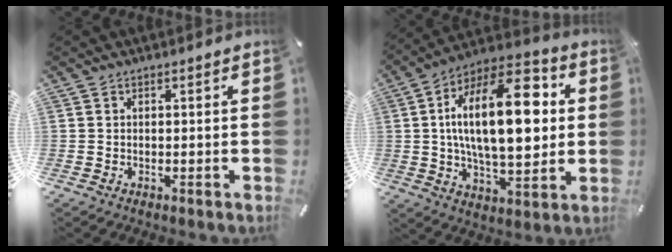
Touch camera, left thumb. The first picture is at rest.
{"total": 24.8, "force": [3.9, 12.1, 21.3], "torque": [-0.364, -0.009, 0.052]}